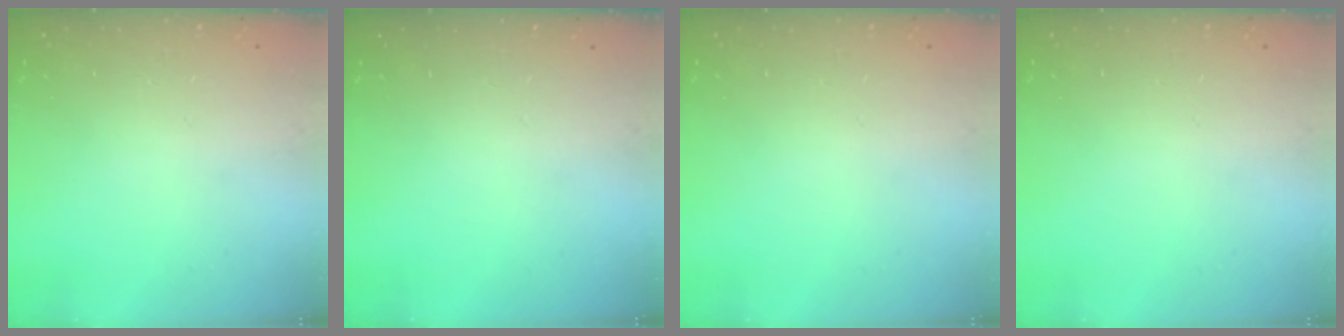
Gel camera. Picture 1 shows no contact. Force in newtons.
{"total": 0.0}
{"total": 0.0}
{"total": 0.0}